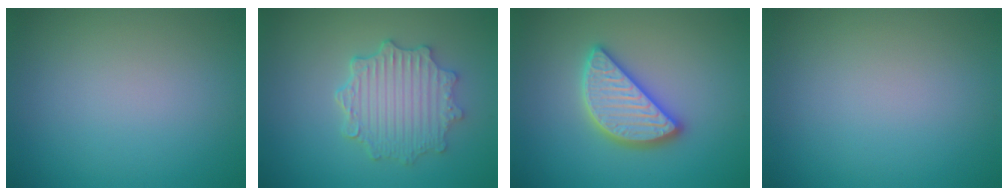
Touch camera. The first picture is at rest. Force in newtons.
{"total": 4.9, "press": 3.8, "slide": 3.0}
{"total": 4.8, "press": 4.7, "slide": 0.4}
{"total": 0.0}